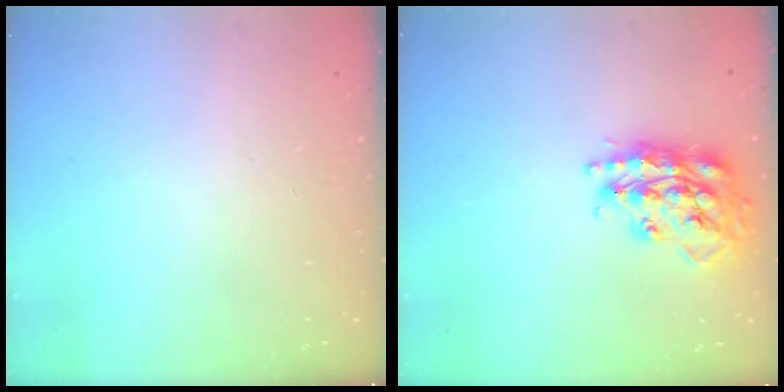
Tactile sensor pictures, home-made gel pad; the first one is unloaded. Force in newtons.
{"total": 19.5, "press": 19.5, "slide": 1.8}